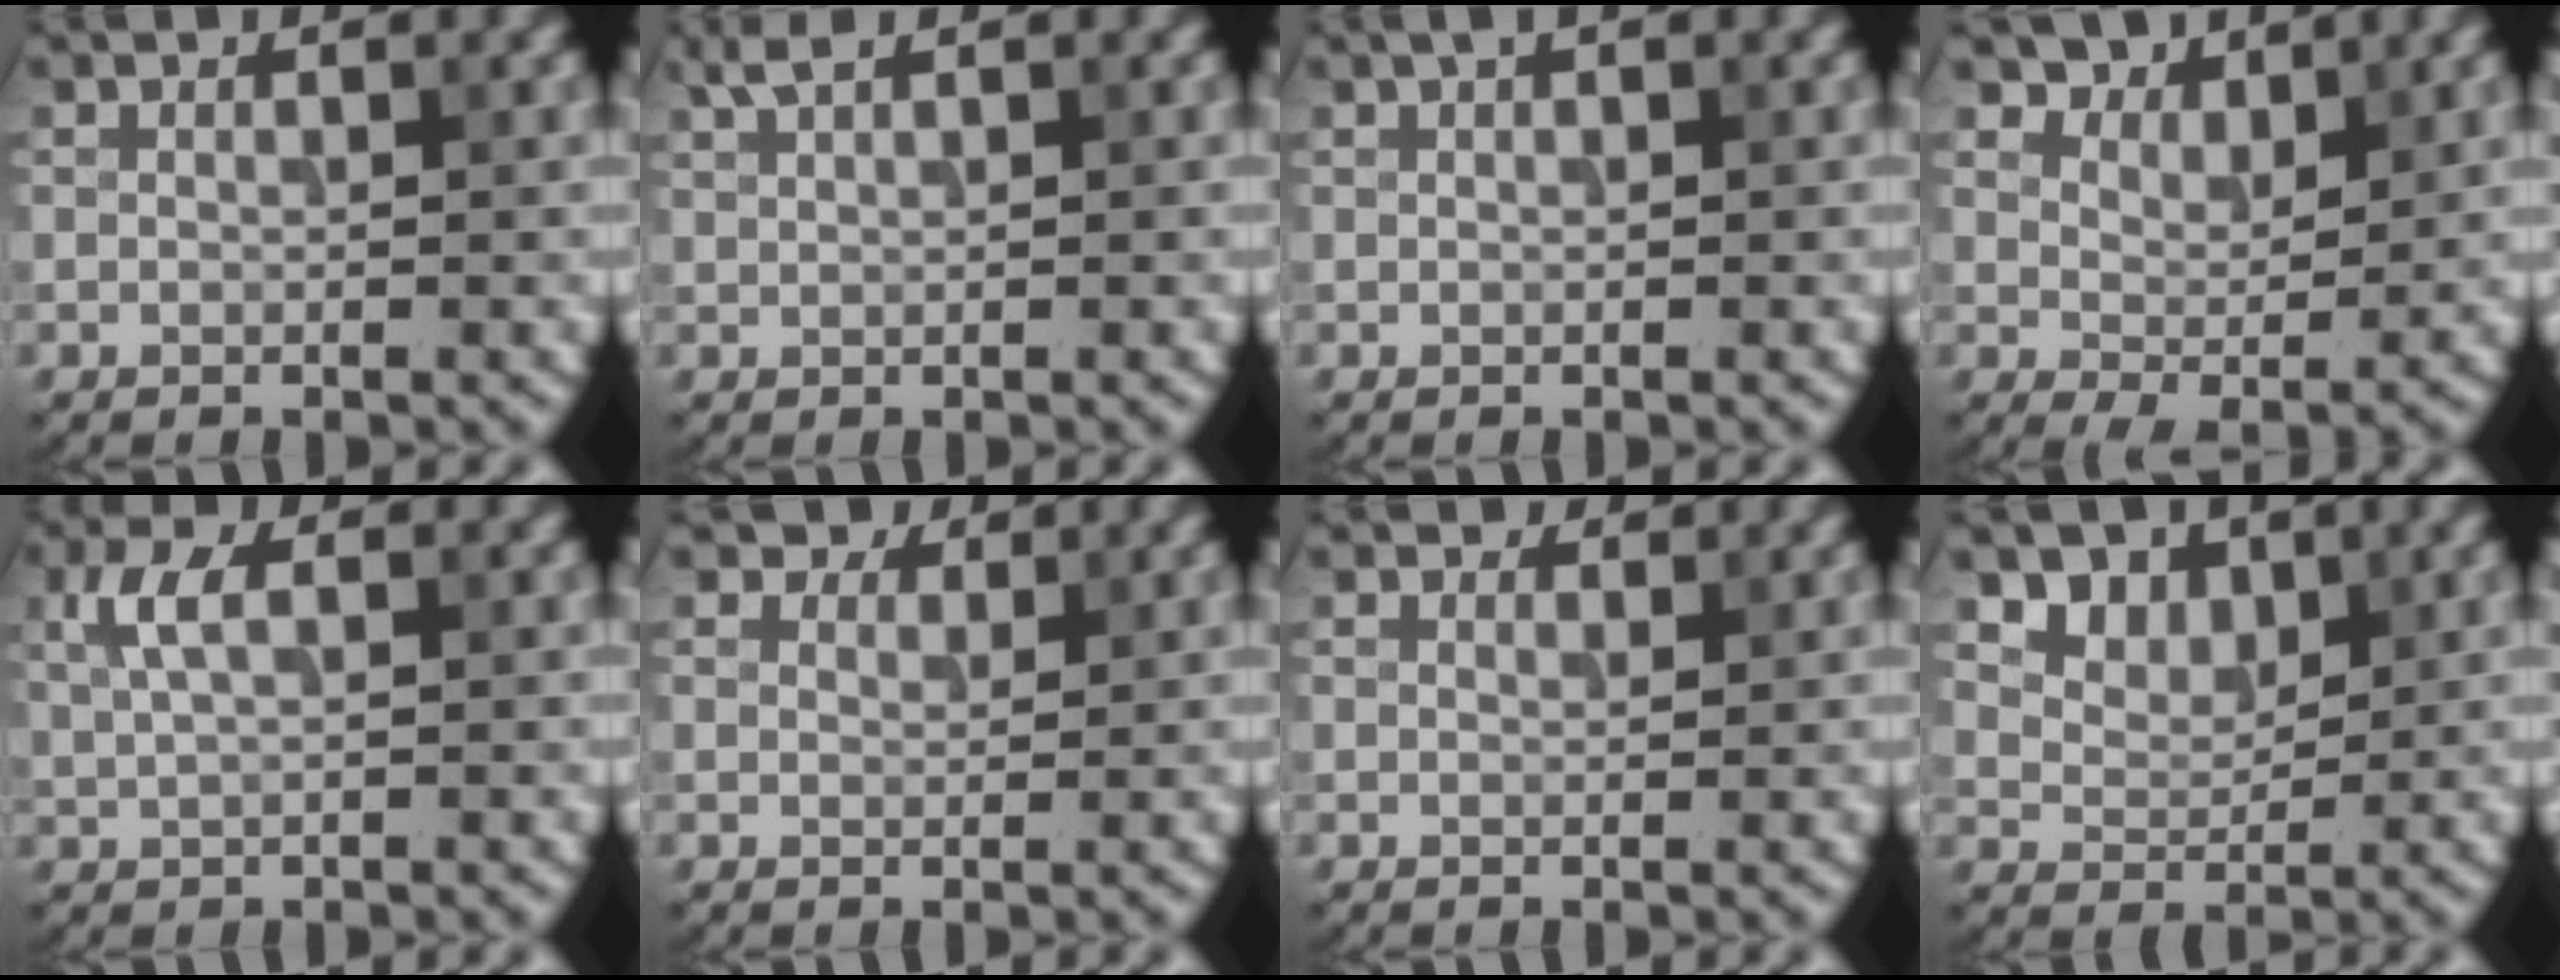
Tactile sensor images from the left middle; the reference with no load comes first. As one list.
[{"total": 1.7, "force": [1.3, 0.4, 1.1], "torque": [-0.020, 0.003, 0.027]}, {"total": 0.7, "force": [0.4, 0.2, 0.6], "torque": [-0.009, 0.006, 0.008]}, {"total": 4.0, "force": [3.2, 1.7, 1.7], "torque": [-0.037, -0.006, 0.056]}, {"total": 2.9, "force": [1.0, 1.4, 2.3], "torque": [-0.053, 0.007, 0.020]}, {"total": 2.5, "force": [2.2, 1.0, 0.6], "torque": [-0.016, -0.004, 0.035]}, {"total": 2.1, "force": [1.9, 0.7, 0.5], "torque": [-0.015, 0.002, 0.020]}, {"total": 3.6, "force": [2.3, 2.4, 1.3], "torque": [-0.035, -0.024, 0.059]}]